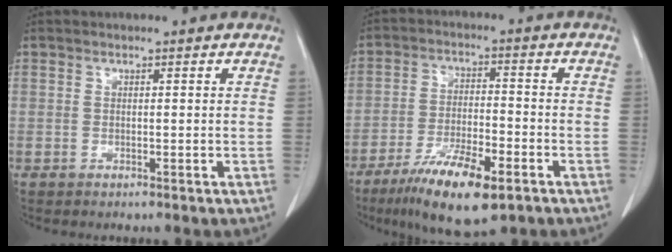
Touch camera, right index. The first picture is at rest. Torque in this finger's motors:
{"motor_torque": [0.79, -0.78, 0.55, 0.09]}